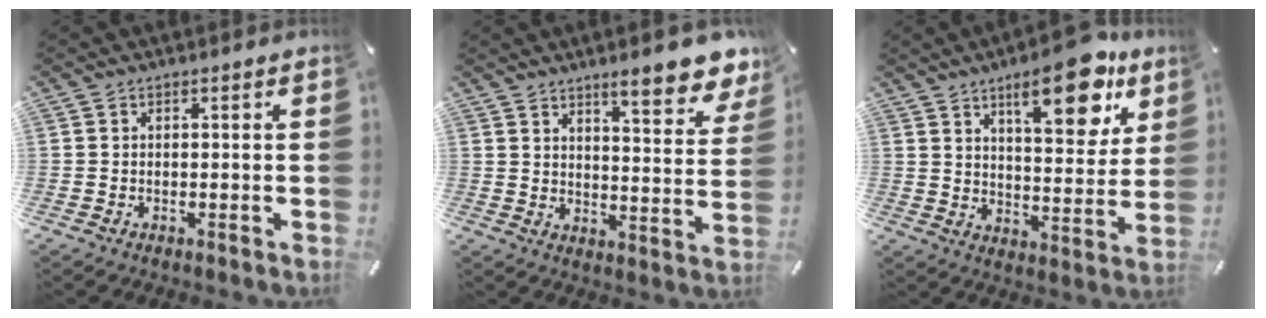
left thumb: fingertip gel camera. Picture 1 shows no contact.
{"total": 11.5, "force": [9.1, 3.3, 6.2], "torque": [-0.084, -0.065, 0.157]}
{"total": 17.1, "force": [10.3, 6.5, 12.0], "torque": [-0.156, -0.059, 0.161]}